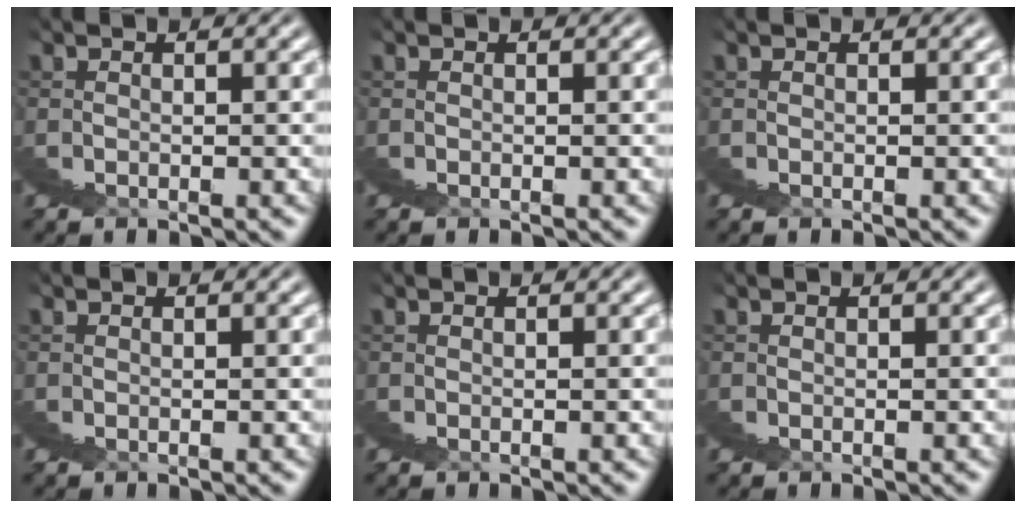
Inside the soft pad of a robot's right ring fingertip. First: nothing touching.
{"total": 0.0}
{"total": 0.0}
{"total": 0.0}
{"total": 0.0}
{"total": 0.0}